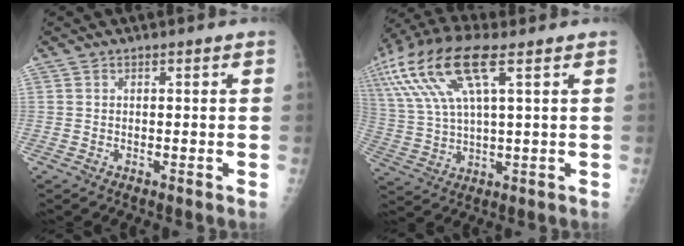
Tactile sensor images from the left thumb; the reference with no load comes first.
{"total": 20.2, "force": [9.1, 7.2, 16.5], "torque": [-0.383, 0.013, 0.177]}